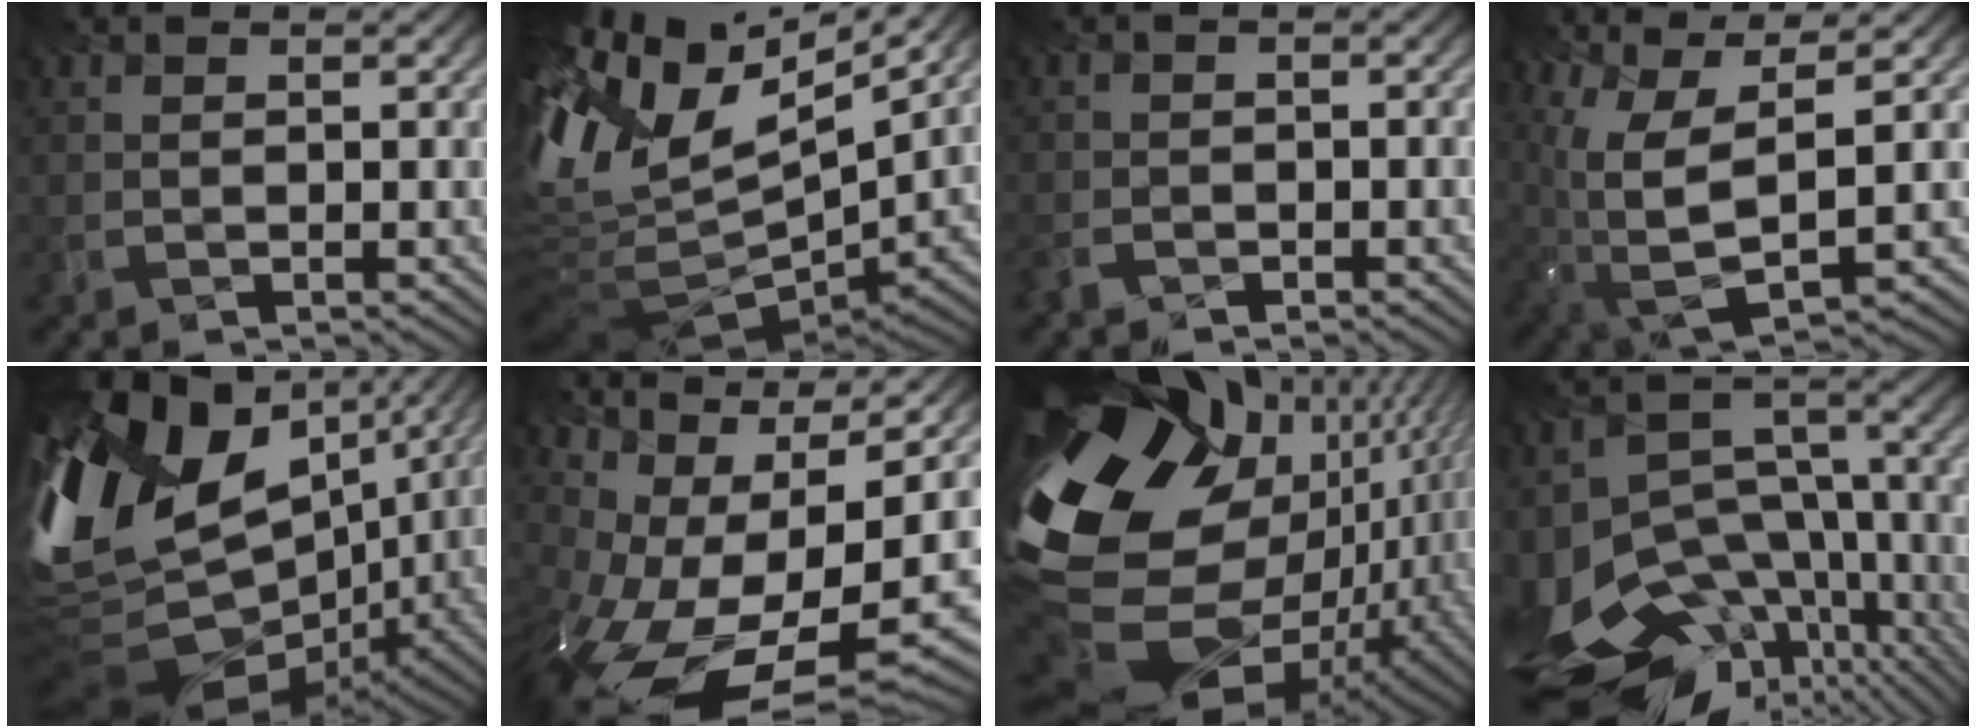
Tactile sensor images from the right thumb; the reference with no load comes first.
{"total": 12.2, "force": [2.4, 6.1, 10.4], "torque": [-0.250, -0.003, 0.069]}
{"total": 1.9, "force": [-1.9, 0.4, 0.3], "torque": [-0.036, 0.000, -0.017]}
{"total": 10.2, "force": [0.4, 5.0, 8.9], "torque": [-0.227, -0.023, 0.049]}
{"total": 16.7, "force": [-0.6, 11.4, 12.2], "torque": [-0.288, -0.048, 0.031]}
{"total": 15.5, "force": [-4.3, 8.6, 12.2], "torque": [-0.247, -0.040, -0.021]}
{"total": 20.2, "force": [-3.9, 15.1, 12.9], "torque": [-0.305, -0.071, -0.027]}
{"total": 17.0, "force": [-10.7, 9.7, 8.9], "torque": [-0.193, -0.024, -0.117]}